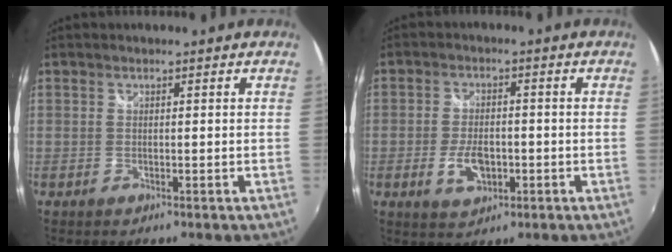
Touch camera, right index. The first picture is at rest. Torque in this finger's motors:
{"motor_torque": [0.07, -0.02, 0.01, 0.02]}